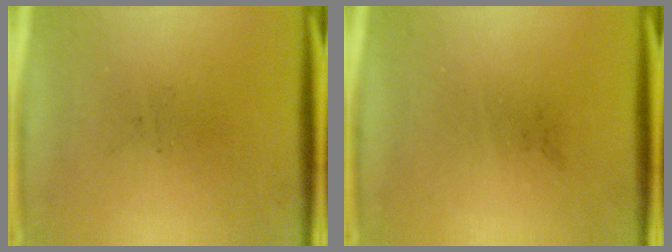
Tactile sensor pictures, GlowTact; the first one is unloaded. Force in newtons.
{"total": 0.0}